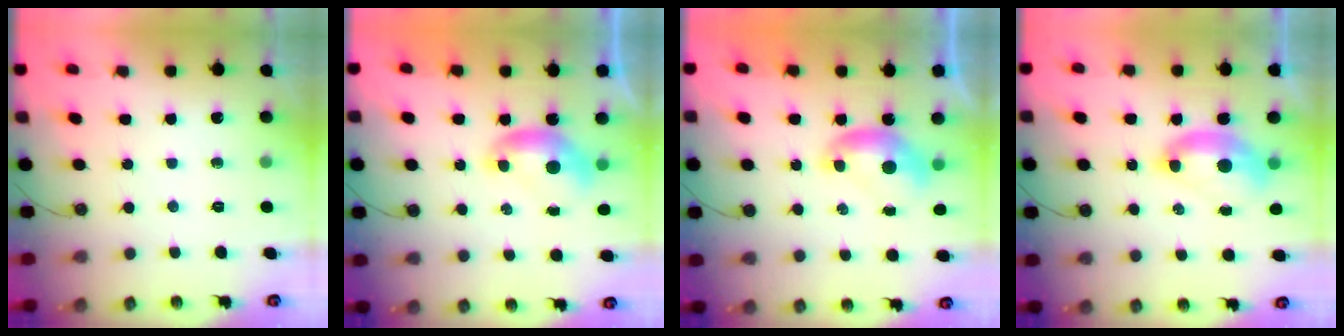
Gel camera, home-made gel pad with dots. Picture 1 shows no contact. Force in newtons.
{"total": 0.0}
{"total": 0.0}
{"total": 2.5, "press": 2.5, "slide": 0.6}